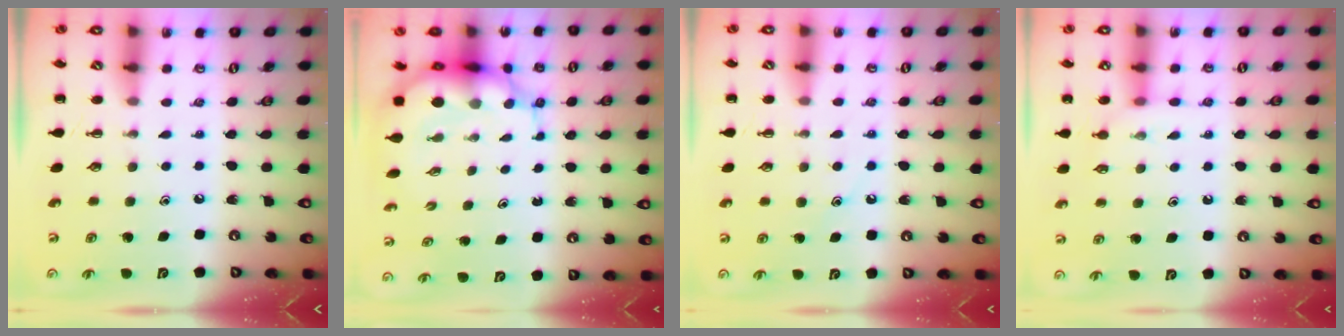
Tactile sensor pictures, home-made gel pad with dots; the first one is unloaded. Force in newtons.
{"total": 8.0, "press": 7.7, "slide": 2.0}
{"total": 7.8, "press": 7.8, "slide": 1.1}
{"total": 6.3, "press": 6.3, "slide": 0.5}